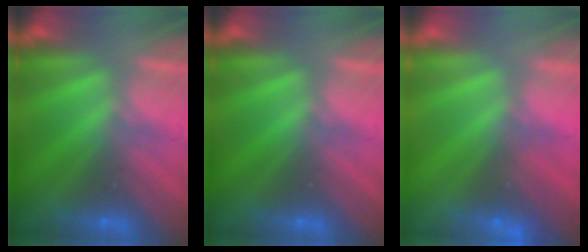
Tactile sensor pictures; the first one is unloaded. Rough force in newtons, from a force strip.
{"total": 0.0}
{"total": 2.3}